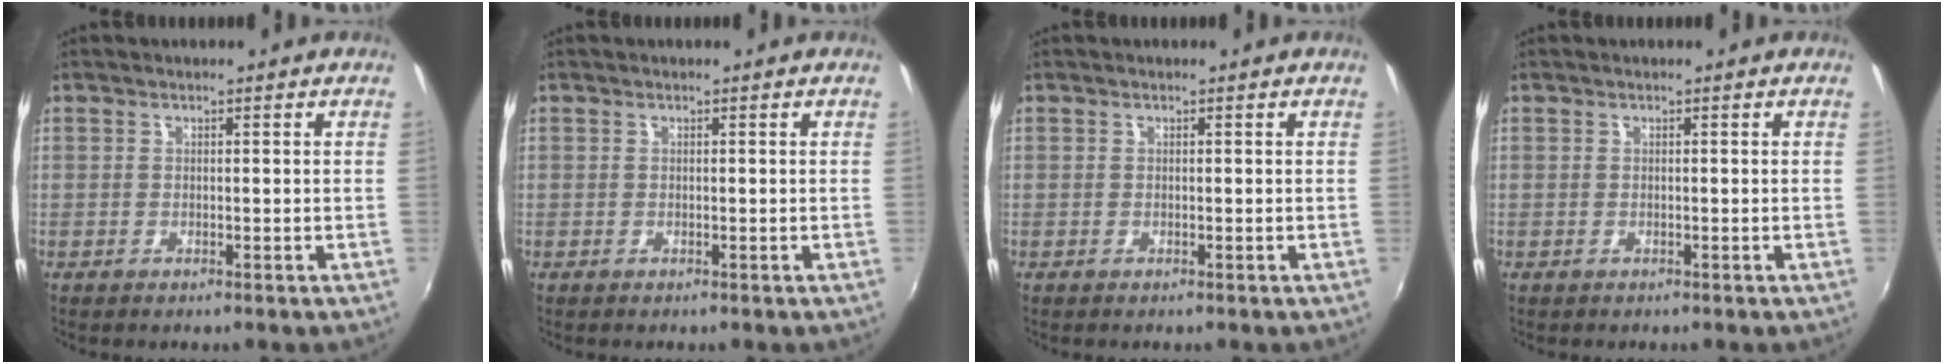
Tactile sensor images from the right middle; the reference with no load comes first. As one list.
[{"total": 0.0}, {"total": 0.0}, {"total": 0.0}]